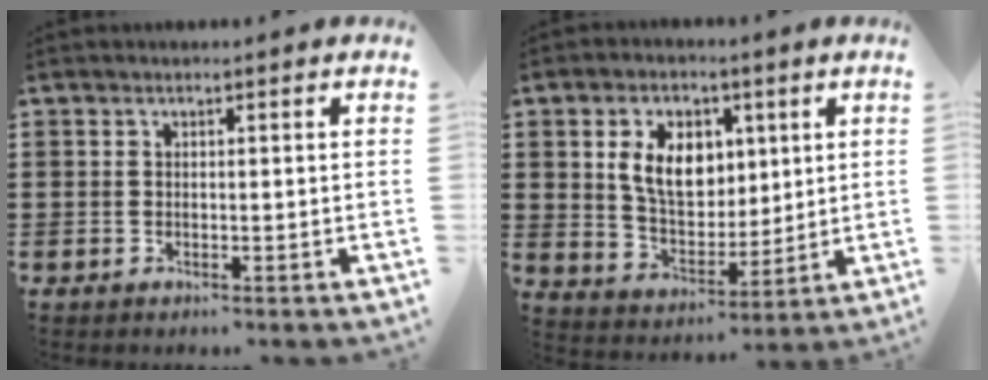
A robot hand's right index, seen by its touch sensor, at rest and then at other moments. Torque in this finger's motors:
{"motor_torque": [0.56, 0.04, 0.67, 0.15]}